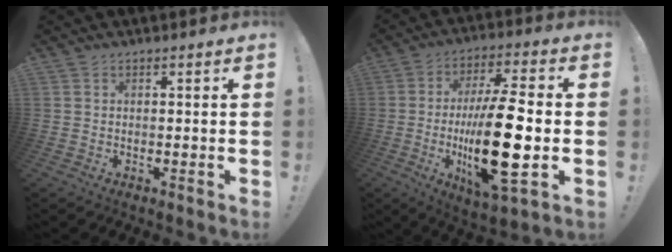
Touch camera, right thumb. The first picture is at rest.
{"total": 22.1, "force": [-2.7, 6.5, 20.9], "torque": [-0.380, -0.008, -0.048]}